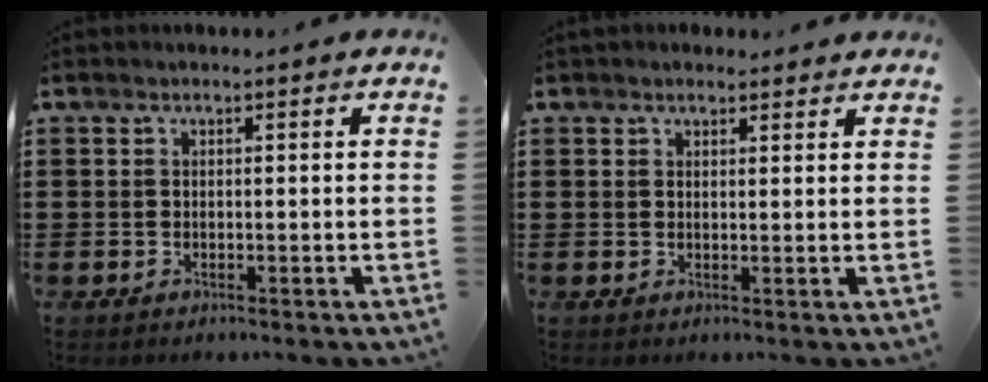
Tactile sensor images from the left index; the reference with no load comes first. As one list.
[{"total": 1.7, "force": [1.6, 0.5, 0.3], "torque": [-0.009, 0.004, 0.031]}]